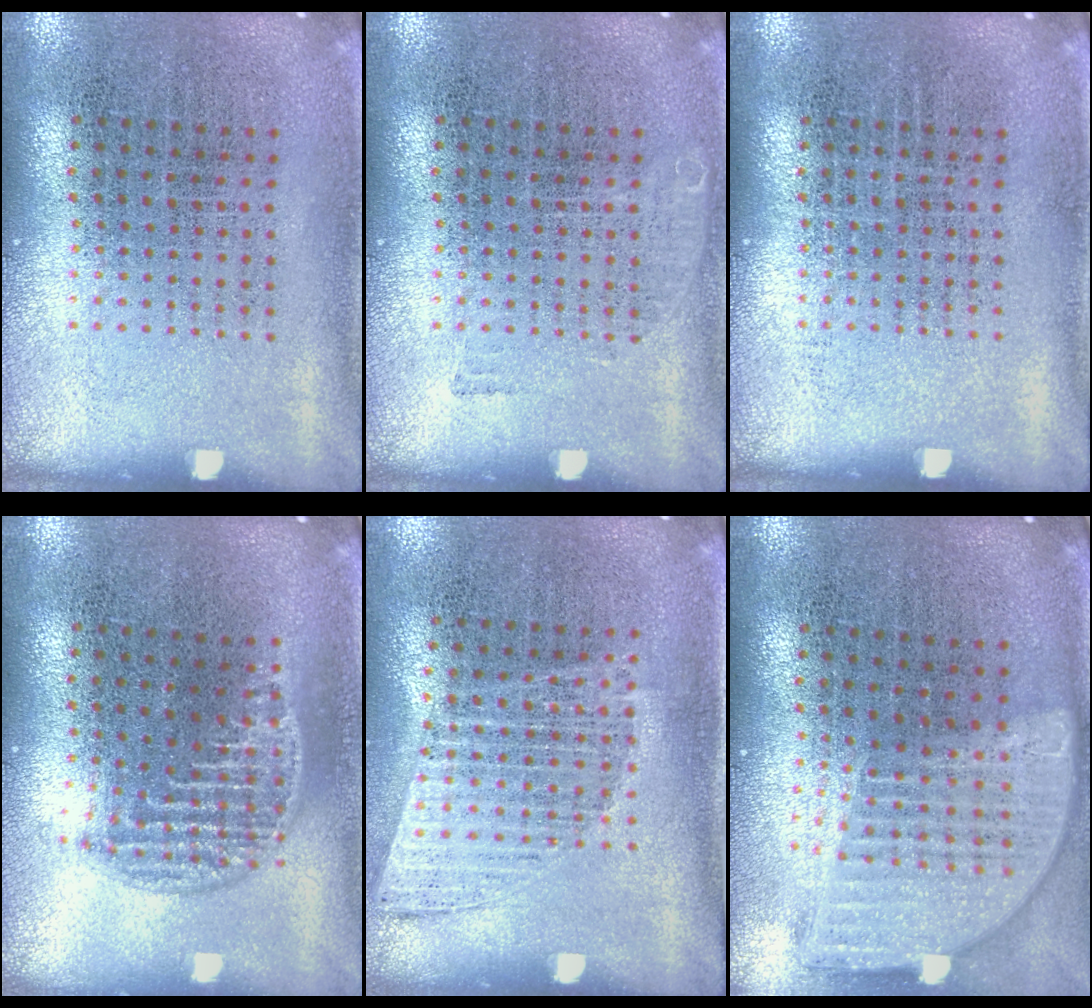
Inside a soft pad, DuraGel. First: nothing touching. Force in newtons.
{"total": 0.5, "press": 0.5, "slide": 0.1}
{"total": 0.0}
{"total": 1.3, "press": 1.1, "slide": 0.6}
{"total": 1.0, "press": 1.0, "slide": 0.1}
{"total": 2.0, "press": 1.6, "slide": 1.2}